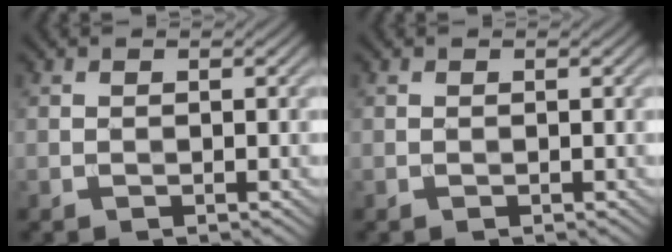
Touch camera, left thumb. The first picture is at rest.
{"total": 0.0}